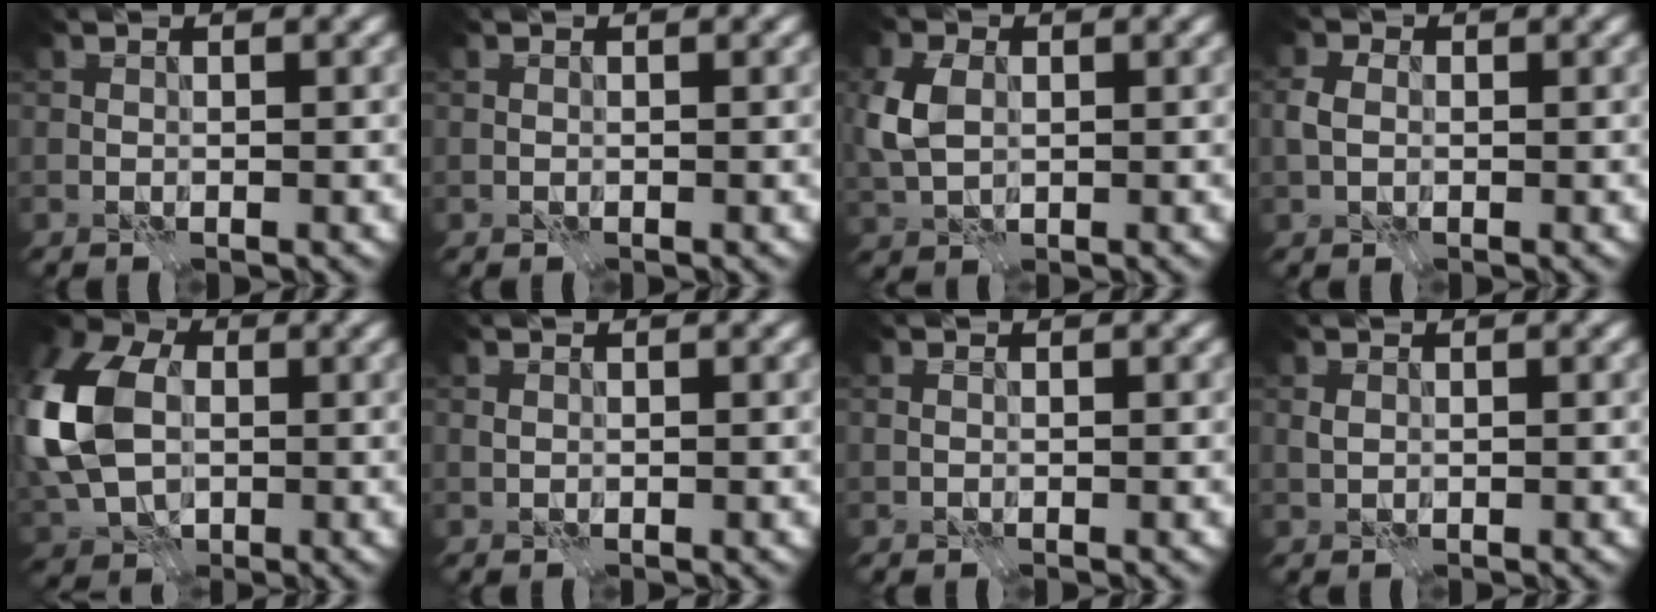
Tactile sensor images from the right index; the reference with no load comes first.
{"total": 0.0}
{"total": 4.3, "force": [0.5, 3.1, 3.0], "torque": [-0.078, 0.007, 0.007]}
{"total": 2.2, "force": [-0.1, 1.7, 1.4], "torque": [-0.034, 0.004, -0.007]}
{"total": 13.1, "force": [0.1, 9.0, 9.5], "torque": [-0.236, -0.006, -0.009]}
{"total": 0.0}
{"total": 0.6, "force": [0.0, 0.5, 0.4], "torque": [-0.007, 0.000, -0.001]}
{"total": 0.6, "force": [0.2, 0.4, 0.4], "torque": [-0.012, 0.002, 0.003]}